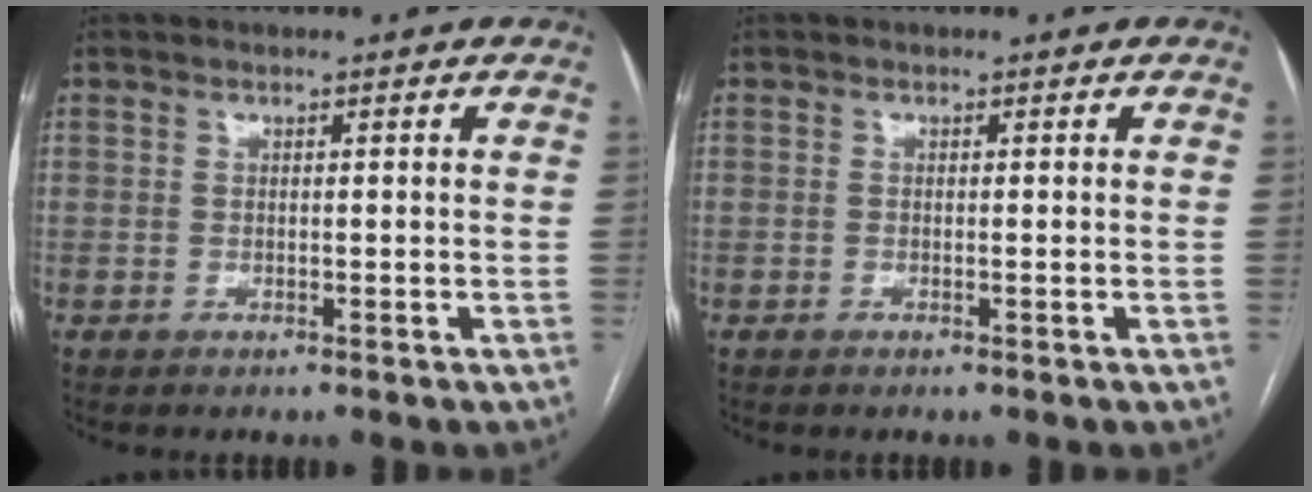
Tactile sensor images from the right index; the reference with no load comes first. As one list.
[{"total": 0.0}]